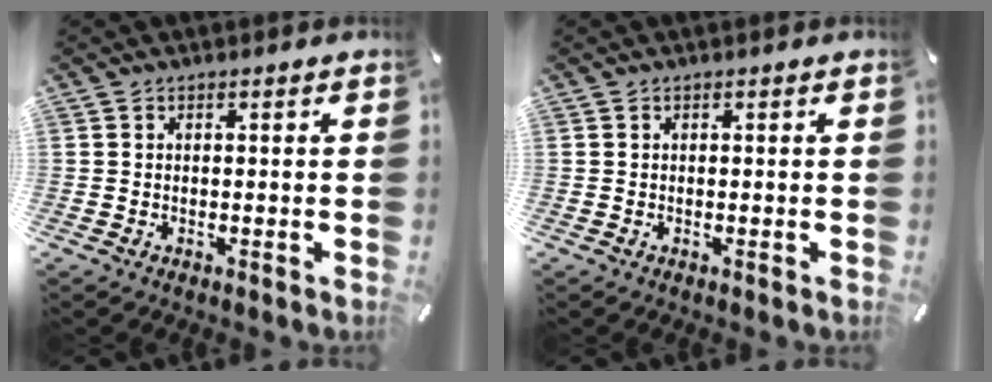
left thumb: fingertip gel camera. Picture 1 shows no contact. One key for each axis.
{"total": 0.0}